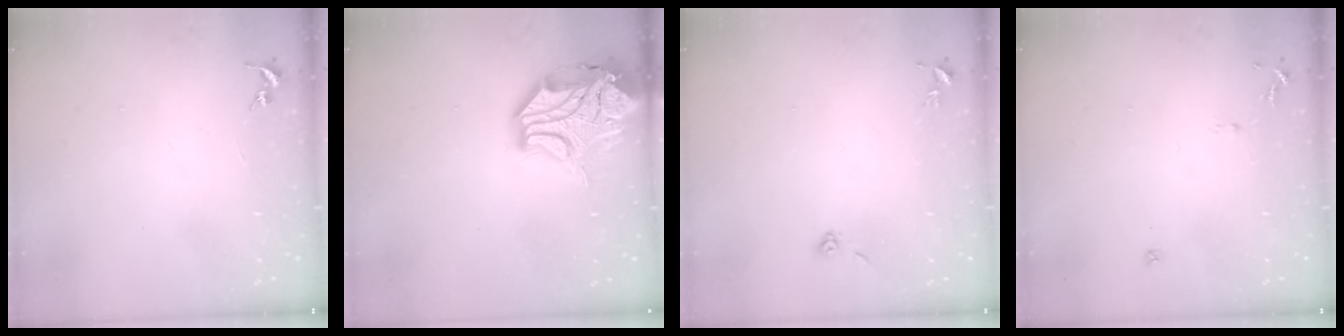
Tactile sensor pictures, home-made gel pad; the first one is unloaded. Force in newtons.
{"total": 17.6, "press": 17.4, "slide": 2.6}
{"total": 3.7, "press": 3.5, "slide": 1.4}
{"total": 5.6, "press": 5.5, "slide": 0.6}